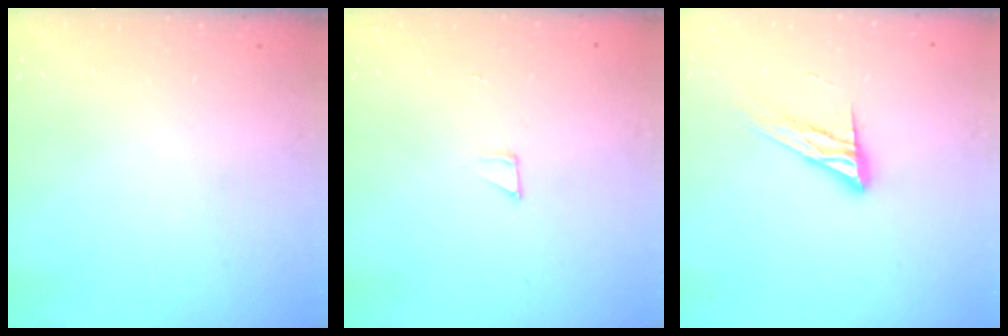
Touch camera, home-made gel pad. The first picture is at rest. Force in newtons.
{"total": 2.1, "press": 2.1, "slide": 0.1}
{"total": 11.1, "press": 11.1, "slide": 0.9}